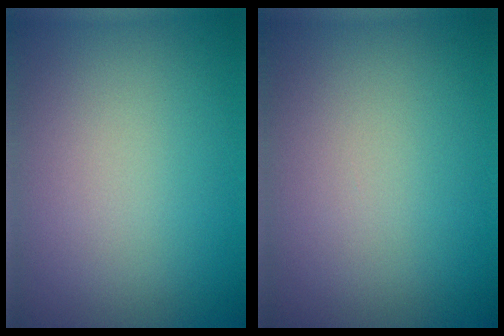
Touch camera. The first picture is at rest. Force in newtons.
{"total": 0.0}